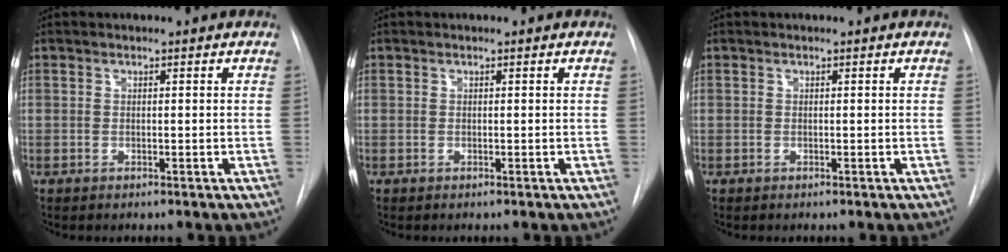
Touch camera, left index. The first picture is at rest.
{"total": 0.0}
{"total": 0.0}